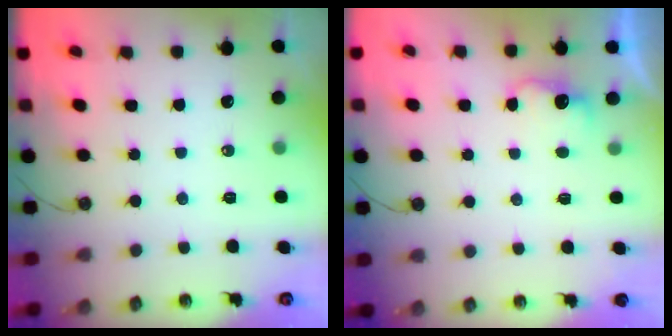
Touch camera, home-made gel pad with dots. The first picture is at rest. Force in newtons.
{"total": 3.4, "press": 3.3, "slide": 1.0}